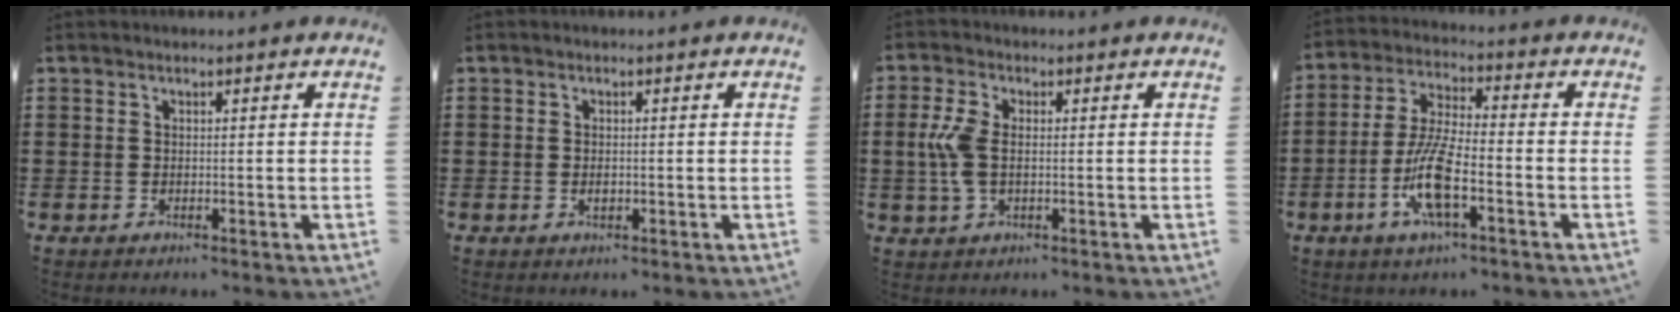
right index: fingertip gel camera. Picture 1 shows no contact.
{"total": 1.1, "force": [-0.2, 0.5, 0.9], "torque": [-0.018, 0.000, -0.004]}
{"total": 5.5, "force": [-0.2, 2.8, 4.7], "torque": [-0.133, -0.009, -0.015]}
{"total": 9.5, "force": [-3.7, 2.4, 8.4], "torque": [-0.191, -0.012, -0.075]}